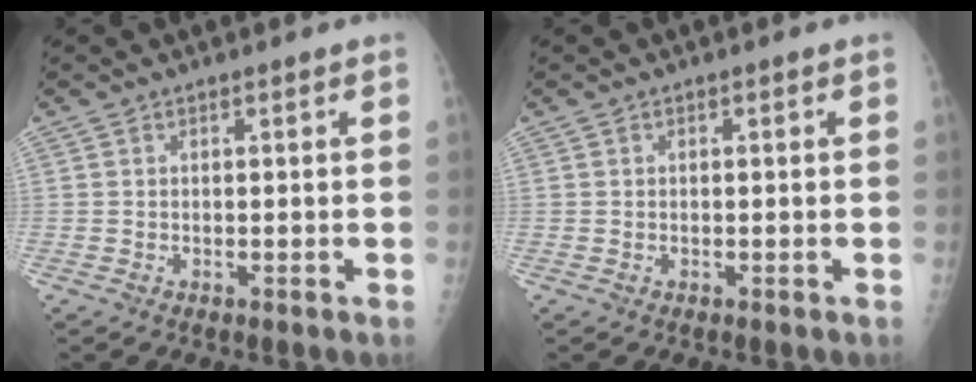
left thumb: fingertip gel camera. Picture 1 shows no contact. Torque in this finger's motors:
{"motor_torque": [-0.02, 0.09, -0.12, -0.05, 0.00]}